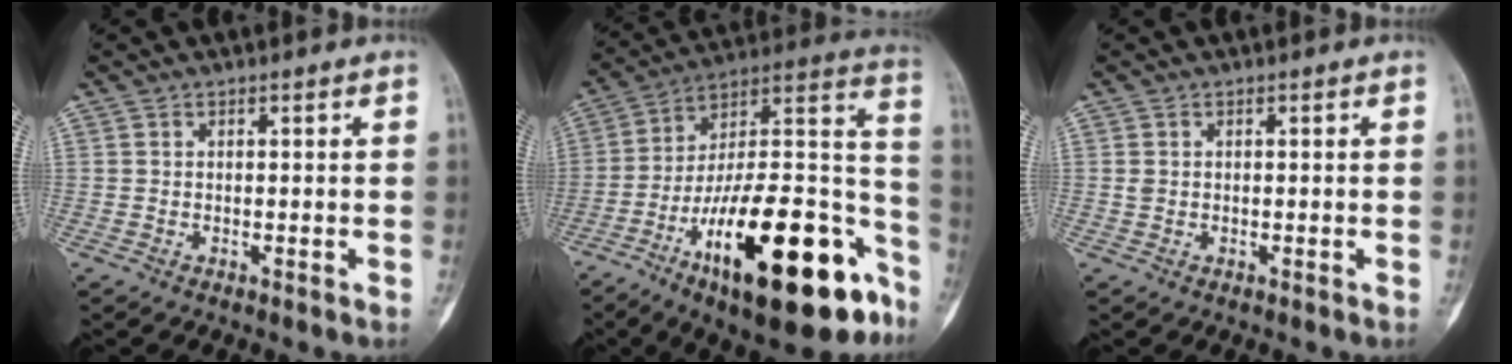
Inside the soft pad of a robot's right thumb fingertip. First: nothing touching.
{"total": 32.0, "force": [-15.1, 11.5, 25.8], "torque": [-0.321, 0.079, -0.234]}
{"total": 1.0, "force": [0.1, 0.9, 0.5], "torque": [-0.009, 0.002, 0.005]}